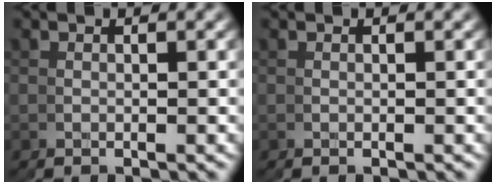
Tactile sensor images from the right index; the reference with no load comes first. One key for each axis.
{"total": 0.0}